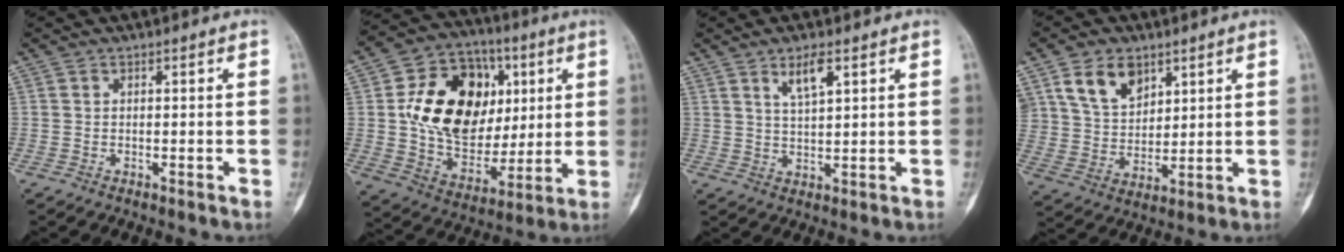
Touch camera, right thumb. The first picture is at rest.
{"total": 23.7, "force": [4.2, 17.0, 15.9], "torque": [-0.239, 0.004, 0.080]}
{"total": 4.8, "force": [2.6, 1.5, 3.7], "torque": [-0.060, -0.014, 0.051]}
{"total": 10.5, "force": [5.6, 7.1, 5.3], "torque": [-0.067, -0.027, 0.112]}